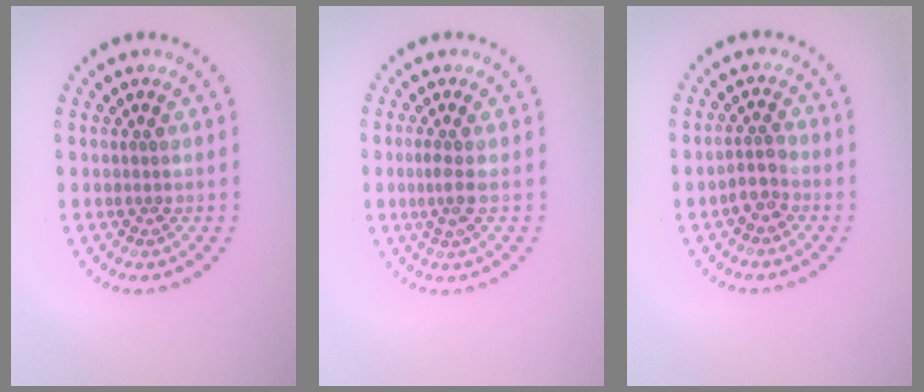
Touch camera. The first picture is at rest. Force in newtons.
{"total": 1.5, "press": 1.2, "slide": 0.9}
{"total": 2.0, "press": 1.6, "slide": 1.1}